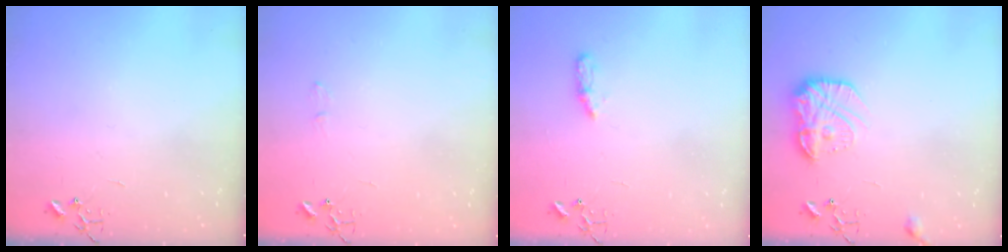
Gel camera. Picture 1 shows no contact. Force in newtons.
{"total": 4.6, "press": 4.6, "slide": 0.7}
{"total": 4.9, "press": 4.8, "slide": 0.6}
{"total": 14.1, "press": 14.1, "slide": 0.8}